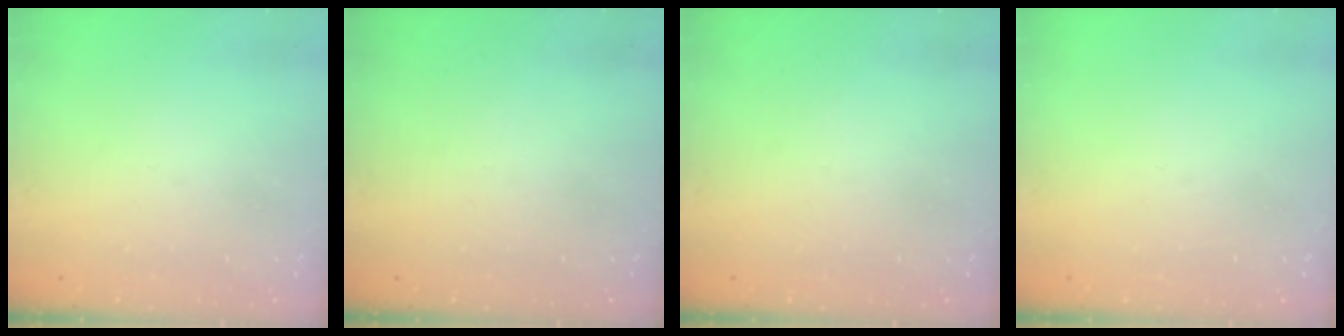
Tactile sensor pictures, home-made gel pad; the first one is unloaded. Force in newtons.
{"total": 0.0}
{"total": 0.0}
{"total": 0.0}